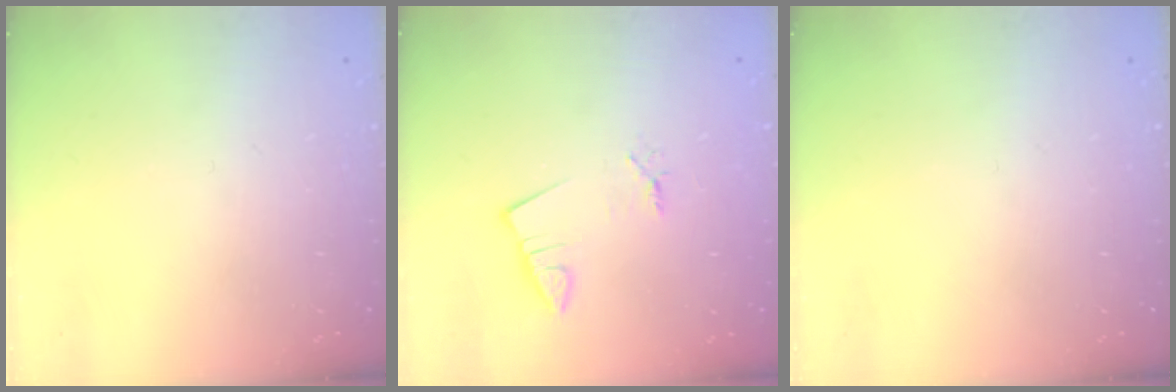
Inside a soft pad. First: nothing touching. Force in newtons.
{"total": 1.4, "press": 1.4, "slide": 0.1}
{"total": 0.0}